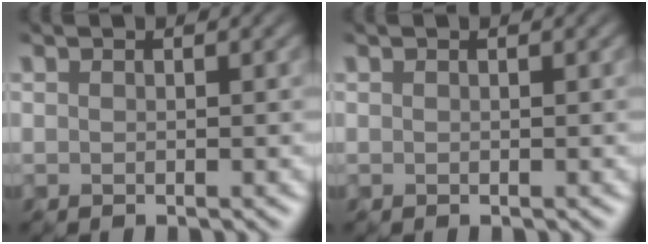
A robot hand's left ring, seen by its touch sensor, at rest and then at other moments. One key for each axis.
{"total": 0.0}